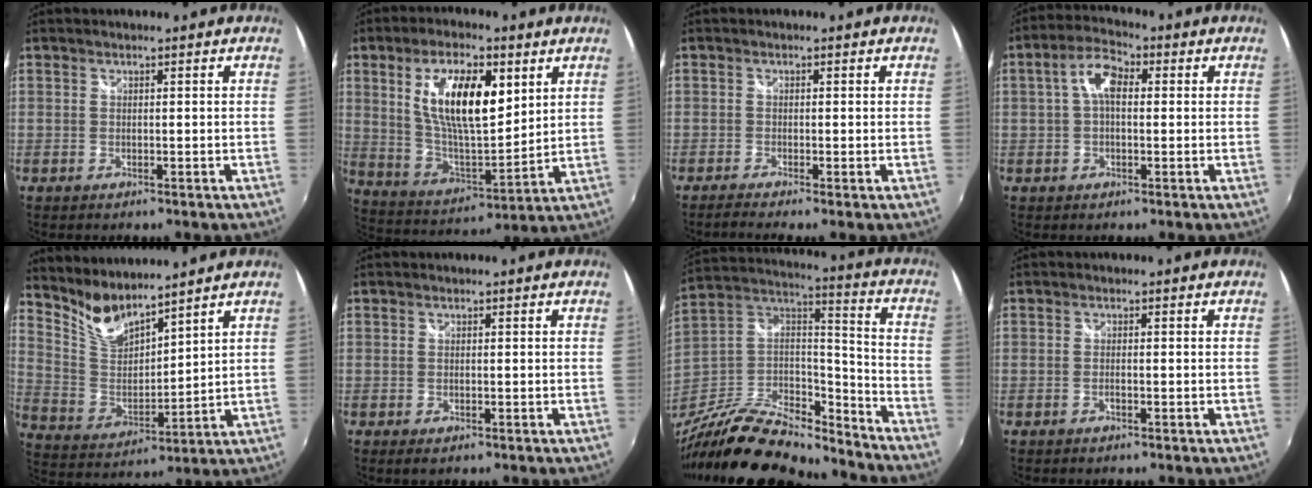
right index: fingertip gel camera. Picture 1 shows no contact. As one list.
[{"total": 16.1, "force": [5.9, 6.2, 13.7], "torque": [-0.246, 0.003, 0.113]}, {"total": 1.5, "force": [-1.1, -0.4, 0.9], "torque": [-0.025, -0.005, -0.028]}, {"total": 6.1, "force": [0.9, 3.3, 5.1], "torque": [-0.099, 0.021, 0.013]}, {"total": 8.8, "force": [8.0, 1.8, 3.2], "torque": [-0.072, -0.015, 0.165]}, {"total": 1.1, "force": [-0.3, 0.5, 0.9], "torque": [-0.018, -0.003, -0.005]}, {"total": 26.6, "force": [-21.6, 8.8, 12.8], "torque": [-0.251, 0.001, -0.364]}, {"total": 1.2, "force": [-0.6, 0.3, 0.9], "torque": [-0.019, -0.001, -0.012]}]